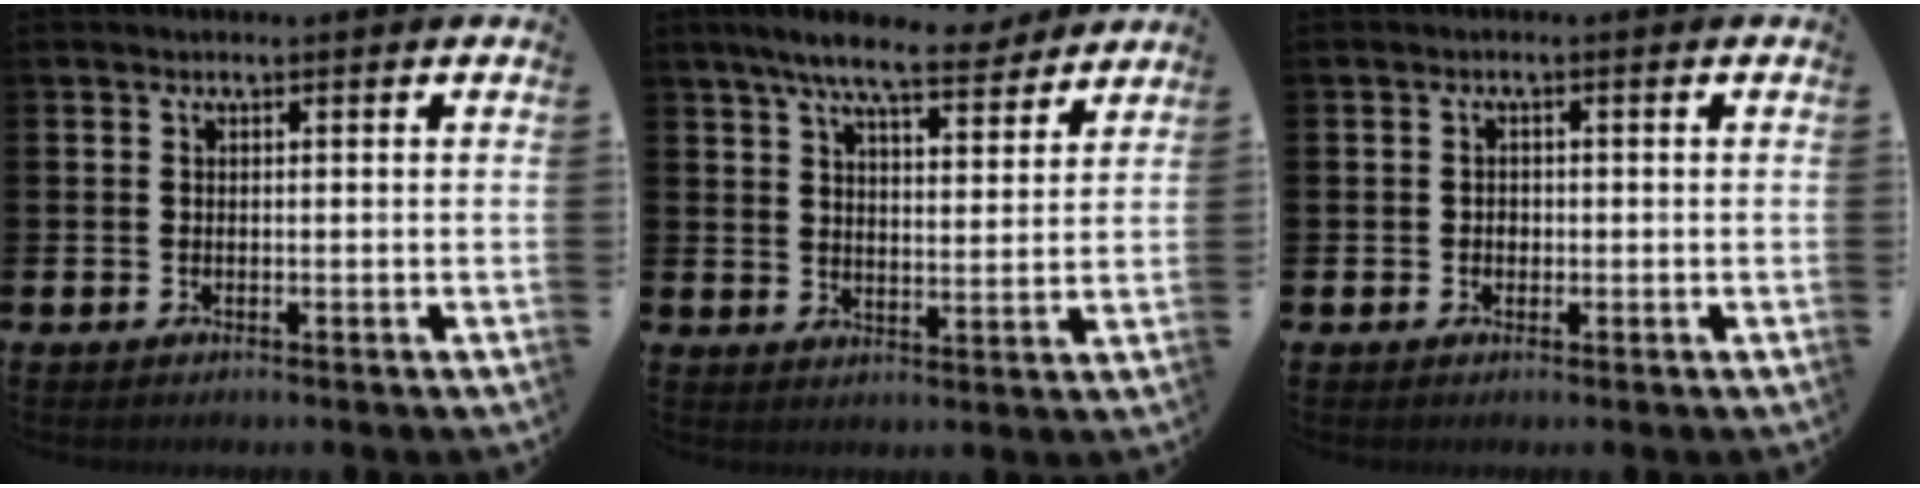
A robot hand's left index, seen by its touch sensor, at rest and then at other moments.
{"total": 8.6, "force": [7.6, 1.6, 3.6], "torque": [-0.080, -0.035, 0.133]}
{"total": 1.1, "force": [-0.2, 1.0, 0.4], "torque": [-0.002, 0.004, -0.007]}